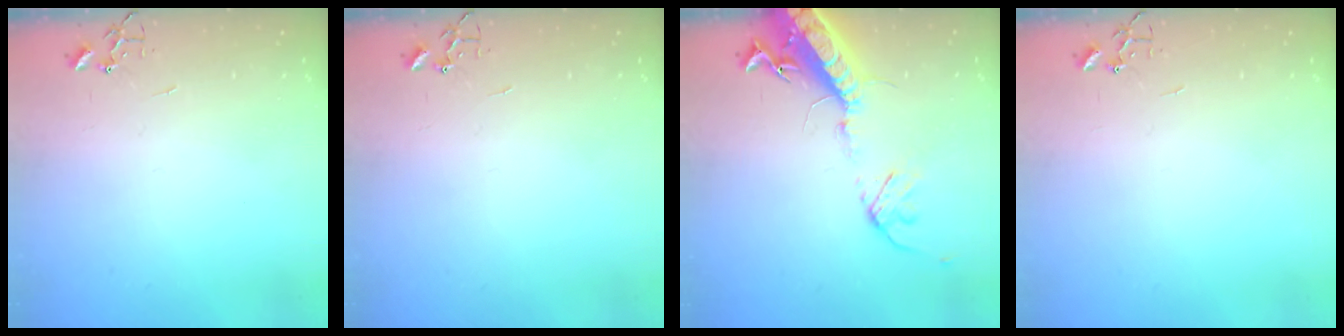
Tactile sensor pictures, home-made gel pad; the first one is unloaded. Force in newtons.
{"total": 0.0}
{"total": 17.1, "press": 16.6, "slide": 4.0}
{"total": 0.0}